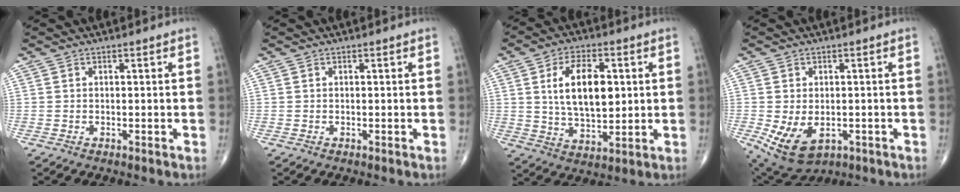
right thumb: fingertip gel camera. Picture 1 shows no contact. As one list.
[{"total": 0.0}, {"total": 12.9, "force": [2.4, 6.9, 10.6], "torque": [-0.164, -0.009, 0.047]}, {"total": 9.0, "force": [-2.4, 5.7, 6.5], "torque": [-0.110, -0.005, -0.023]}]